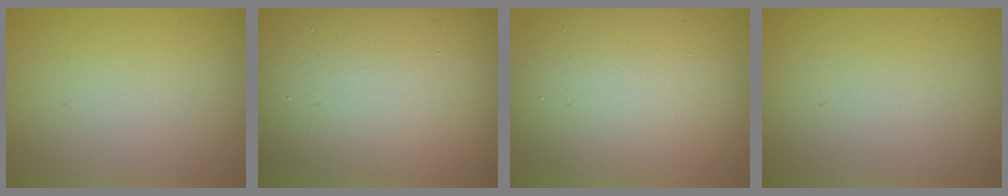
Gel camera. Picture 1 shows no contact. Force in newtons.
{"total": 17.3, "press": 17.3, "slide": 1.1}
{"total": 12.3, "press": 12.3, "slide": 0.8}
{"total": 0.0}